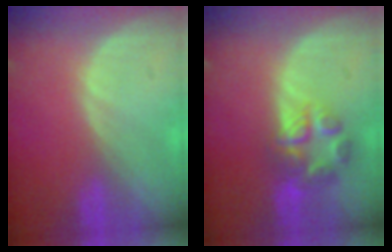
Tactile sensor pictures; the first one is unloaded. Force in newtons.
{"total": 7.0, "press": 5.9, "slide": 3.6}